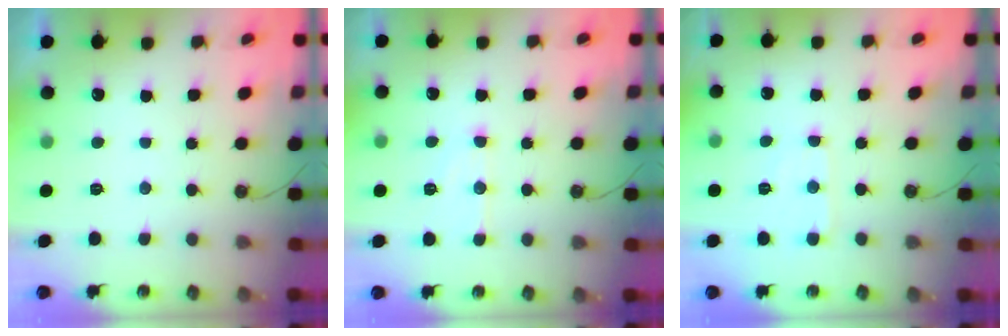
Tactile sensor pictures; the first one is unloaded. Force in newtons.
{"total": 9.6, "press": 9.5, "slide": 0.9}
{"total": 3.4, "press": 3.4, "slide": 0.5}